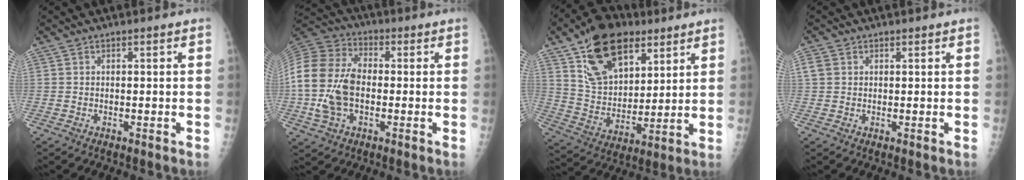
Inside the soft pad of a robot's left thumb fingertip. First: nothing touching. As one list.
[{"total": 17.5, "force": [-1.8, 11.5, 13.1], "torque": [-0.289, 0.020, -0.034]}, {"total": 18.9, "force": [10.4, 10.9, 11.3], "torque": [-0.151, -0.041, 0.189]}, {"total": 2.3, "force": [0.9, 1.8, 1.0], "torque": [-0.019, 0.005, 0.020]}]